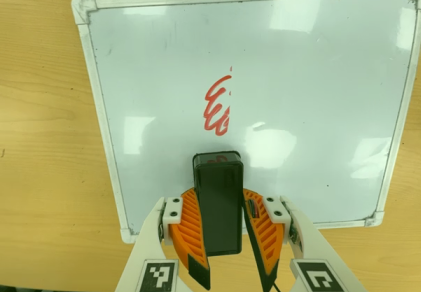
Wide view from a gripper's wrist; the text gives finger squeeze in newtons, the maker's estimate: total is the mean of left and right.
{"total": 8.9, "left": 8.7, "right": 9.0}